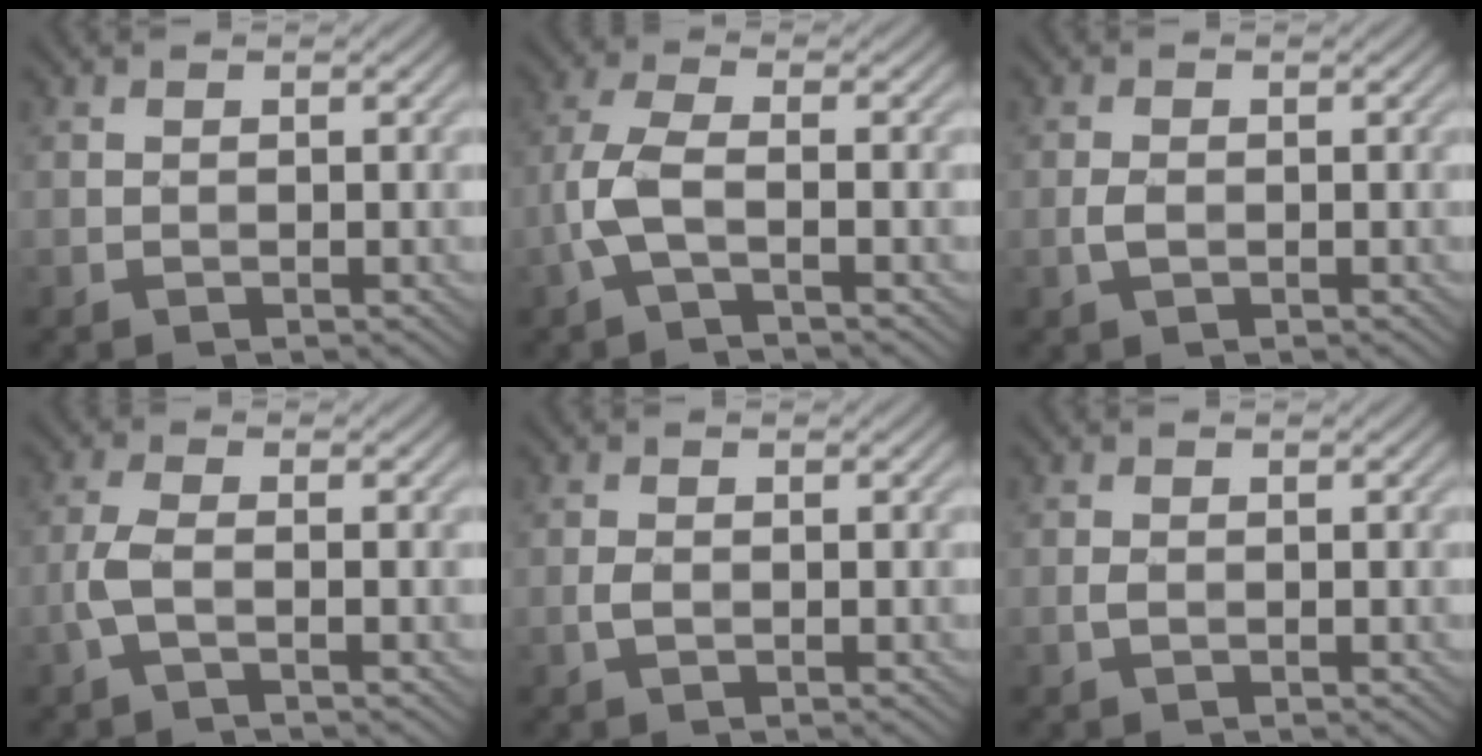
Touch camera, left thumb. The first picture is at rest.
{"total": 4.6, "force": [-1.5, 1.4, 4.1], "torque": [-0.099, 0.007, -0.042]}
{"total": 1.5, "force": [-0.4, 0.8, 1.2], "torque": [-0.028, 0.001, -0.010]}
{"total": 2.9, "force": [-1.0, 0.9, 2.6], "torque": [-0.067, 0.004, -0.029]}
{"total": 1.2, "force": [-0.3, 0.6, 0.9], "torque": [-0.023, 0.001, -0.008]}
{"total": 0.8, "force": [-0.2, 0.4, 0.6], "torque": [-0.016, 0.001, -0.006]}